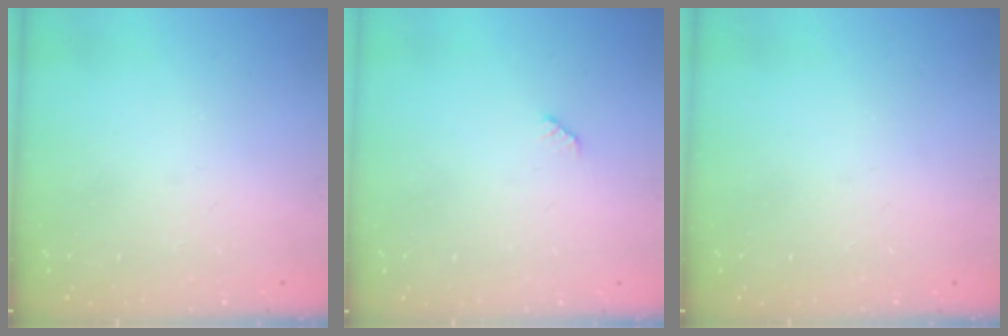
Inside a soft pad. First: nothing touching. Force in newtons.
{"total": 2.5, "press": 2.5, "slide": 0.4}
{"total": 0.0}